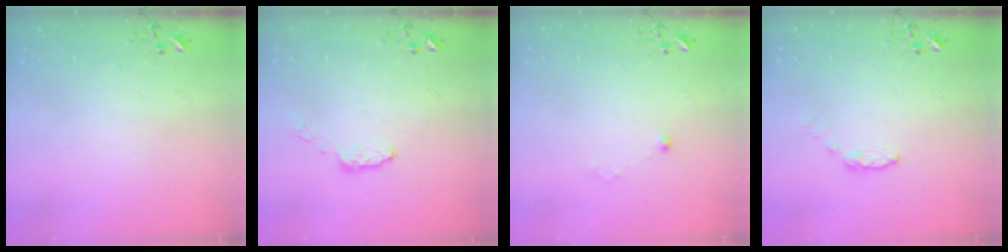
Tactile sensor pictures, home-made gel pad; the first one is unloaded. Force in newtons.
{"total": 6.8, "press": 6.7, "slide": 0.8}
{"total": 4.5, "press": 4.4, "slide": 0.9}
{"total": 5.6, "press": 5.6, "slide": 0.5}